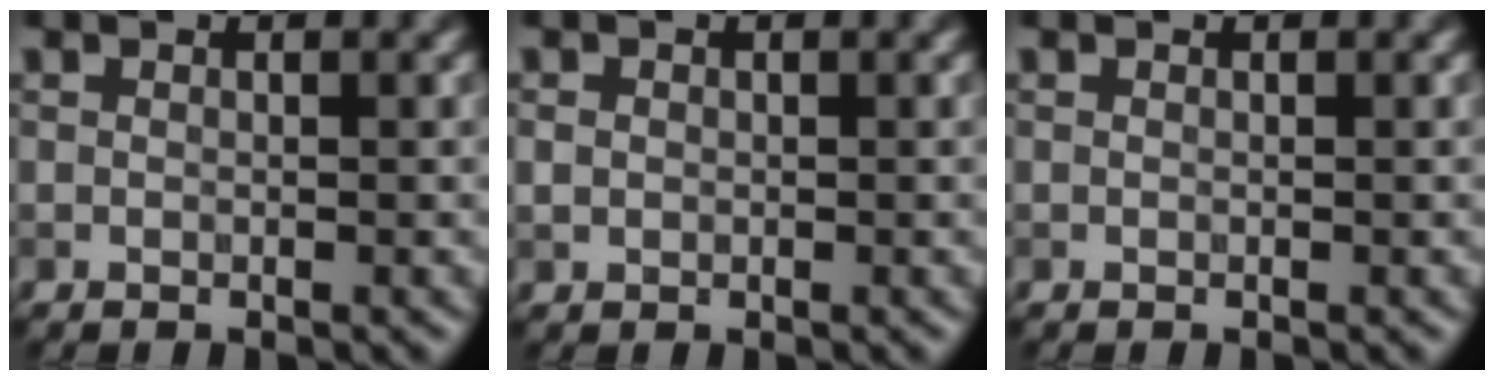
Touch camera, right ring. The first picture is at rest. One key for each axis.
{"total": 0.9, "fx": 0.0, "fy": 0.9, "fz": 0.3, "tx": -0.004, "ty": -0.002, "tz": -0.001}
{"total": 0.0}